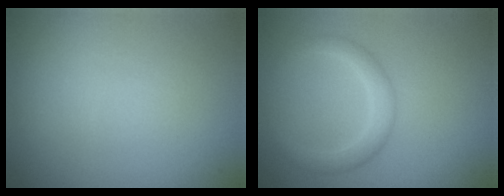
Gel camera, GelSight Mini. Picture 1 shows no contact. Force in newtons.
{"total": 2.4, "press": 2.4, "slide": 0.2}